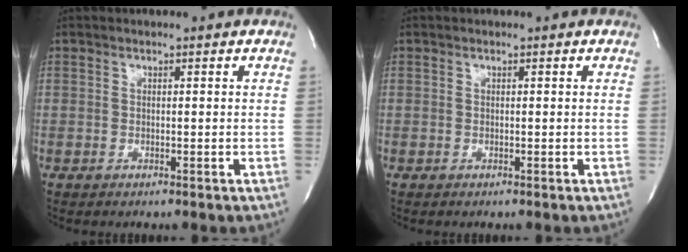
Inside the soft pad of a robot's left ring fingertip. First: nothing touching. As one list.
[{"total": 0.0}]